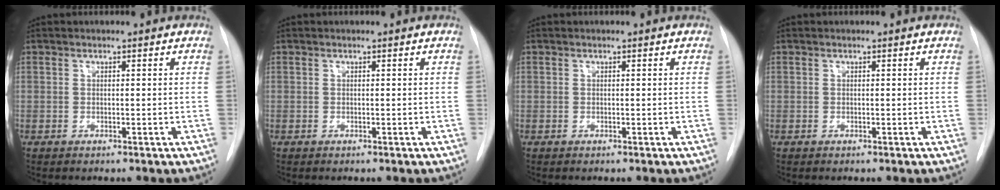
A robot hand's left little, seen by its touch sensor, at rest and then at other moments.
{"total": 0.0}
{"total": 0.0}
{"total": 0.0}